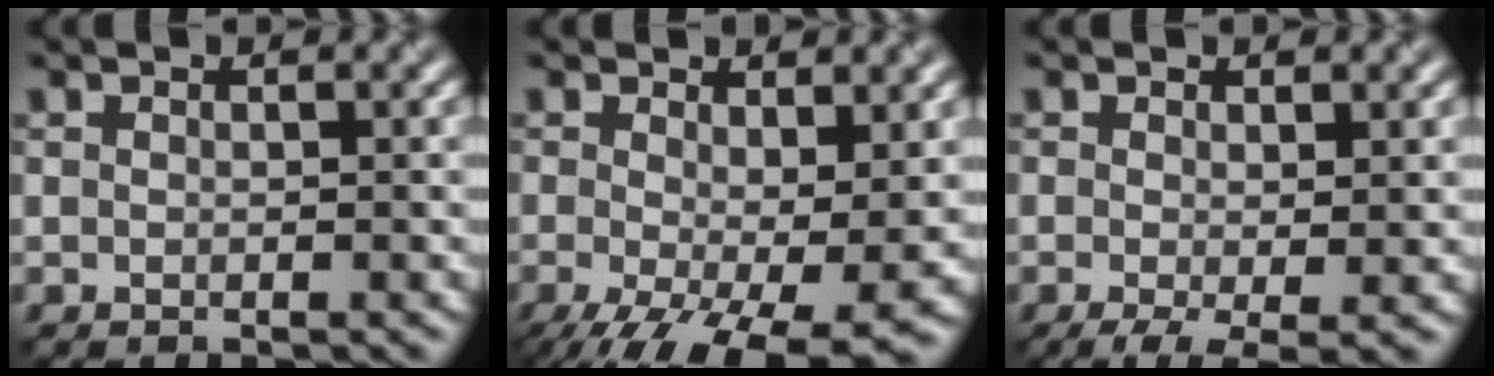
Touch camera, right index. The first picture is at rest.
{"total": 9.9, "force": [-3.4, 3.9, 8.5], "torque": [-0.154, -0.035, -0.046]}
{"total": 3.3, "force": [-1.0, 0.9, 3.0], "torque": [-0.055, -0.012, -0.019]}